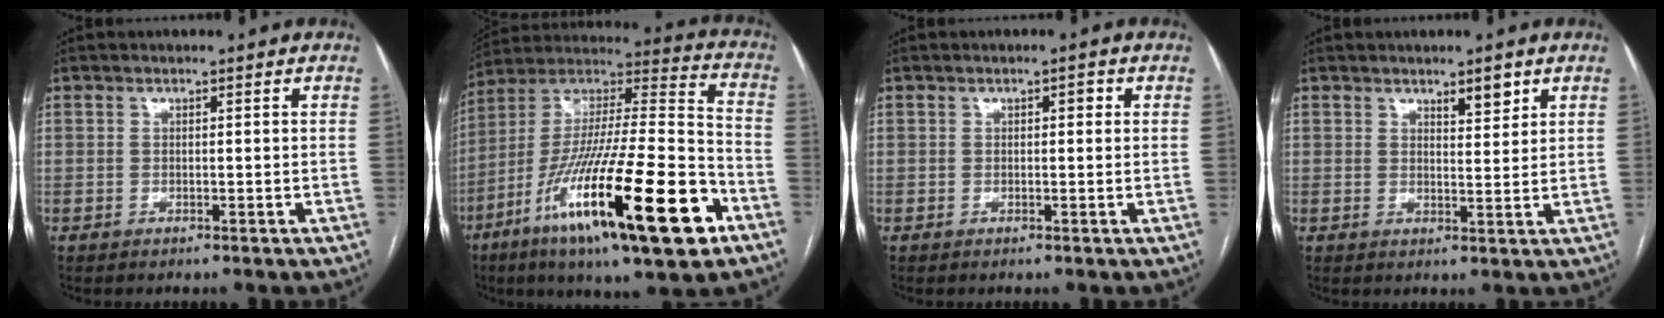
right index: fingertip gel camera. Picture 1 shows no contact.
{"total": 30.1, "force": [-13.6, 4.1, 26.6], "torque": [-0.442, -0.049, -0.228]}
{"total": 1.0, "force": [0.2, 0.4, 0.8], "torque": [-0.009, 0.005, 0.002]}
{"total": 3.0, "force": [2.1, 0.8, 2.0], "torque": [-0.031, -0.003, 0.035]}